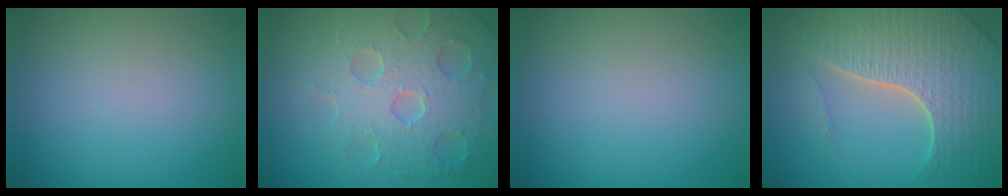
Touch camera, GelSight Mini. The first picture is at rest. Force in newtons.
{"total": 7.8, "press": 6.0, "slide": 5.1}
{"total": 0.0}
{"total": 7.1, "press": 5.1, "slide": 5.0}